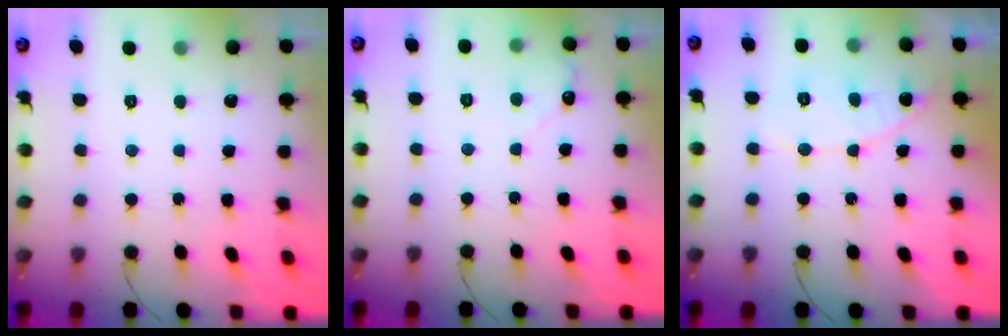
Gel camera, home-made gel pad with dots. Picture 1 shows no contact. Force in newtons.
{"total": 2.7, "press": 2.7, "slide": 0.2}
{"total": 8.1, "press": 8.1, "slide": 0.5}